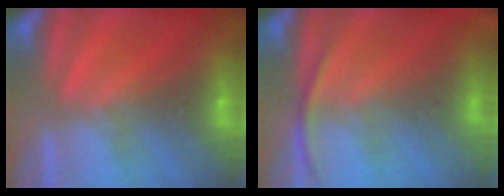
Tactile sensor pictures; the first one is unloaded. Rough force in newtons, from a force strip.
{"total": 2.8}